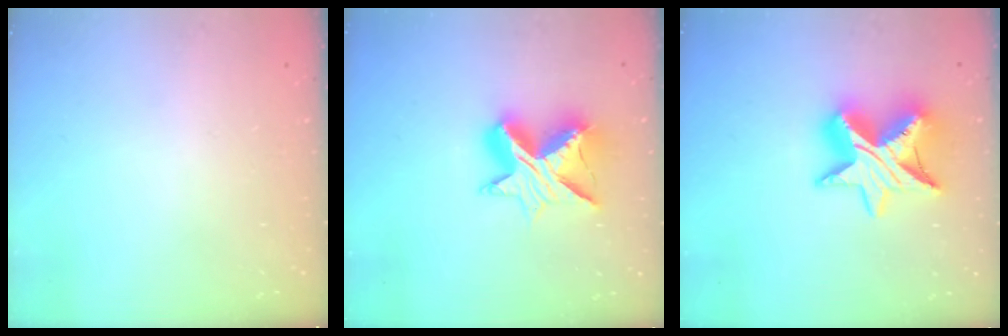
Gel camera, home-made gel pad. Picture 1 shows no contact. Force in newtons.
{"total": 13.1, "press": 13.1, "slide": 0.6}
{"total": 16.2, "press": 16.2, "slide": 1.1}